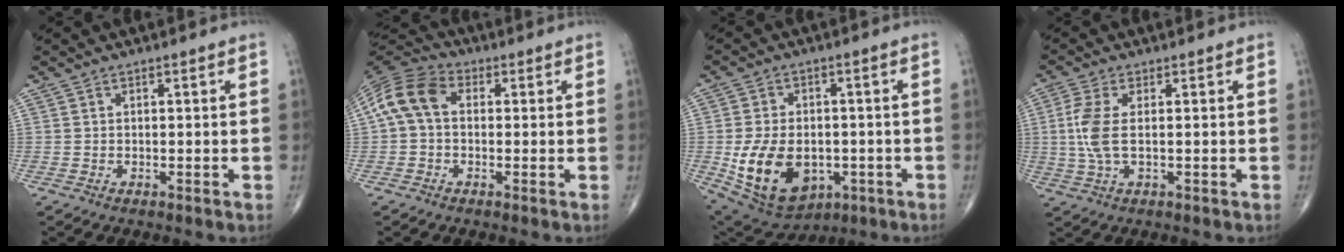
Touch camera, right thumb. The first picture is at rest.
{"total": 9.6, "force": [0.8, 6.7, 6.8], "torque": [-0.133, 0.030, 0.003]}
{"total": 16.3, "force": [-3.9, 11.0, 11.3], "torque": [-0.188, 0.003, -0.039]}
{"total": 6.2, "force": [0.3, 2.3, 5.8], "torque": [-0.156, 0.000, 0.004]}